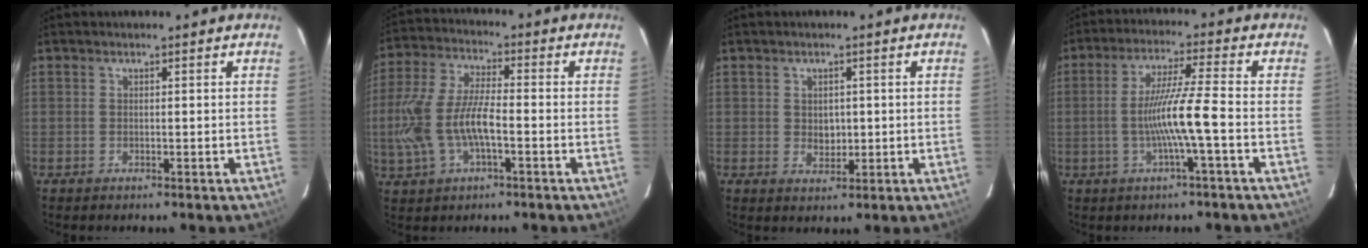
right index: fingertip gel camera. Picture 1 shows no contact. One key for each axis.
{"total": 12.2, "fx": -2.4, "fy": 4.6, "fz": 11.1, "tx": -0.241, "ty": -0.001, "tz": -0.044}
{"total": 3.2, "fx": 0.1, "fy": 2.7, "fz": 1.7, "tx": -0.025, "ty": 0.001, "tz": 0.005}
{"total": 8.7, "fx": -2.5, "fy": -1.2, "fz": 8.2, "tx": -0.158, "ty": -0.003, "tz": -0.043}